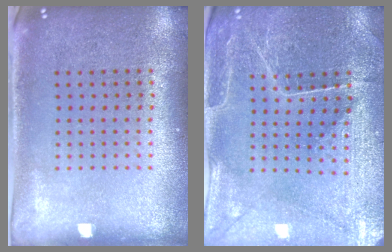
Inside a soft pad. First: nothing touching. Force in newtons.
{"total": 1.3, "press": 1.3, "slide": 0.3}